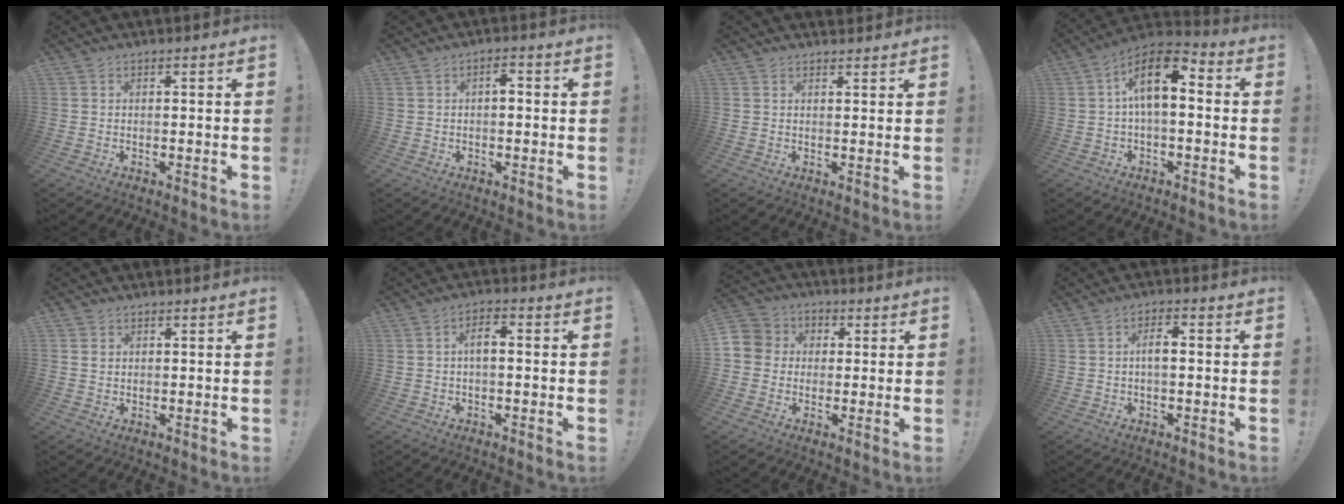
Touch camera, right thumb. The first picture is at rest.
{"total": 2.6, "force": [-0.2, 2.0, 1.7], "torque": [-0.017, 0.001, -0.011]}
{"total": 1.5, "force": [1.4, 0.5, -0.1], "torque": [0.017, -0.009, 0.024]}
{"total": 12.6, "force": [2.1, 6.0, 10.9], "torque": [-0.187, 0.003, 0.033]}
{"total": 1.1, "force": [0.5, 1.0, 0.2], "torque": [0.004, 0.000, 0.008]}
{"total": 4.5, "force": [-0.3, 1.8, 4.1], "torque": [-0.071, 0.011, -0.008]}
{"total": 7.5, "force": [-0.5, 7.2, 2.1], "torque": [-0.042, 0.014, -0.007]}
{"total": 4.4, "force": [-0.1, 1.8, 4.0], "torque": [-0.073, 0.009, -0.005]}